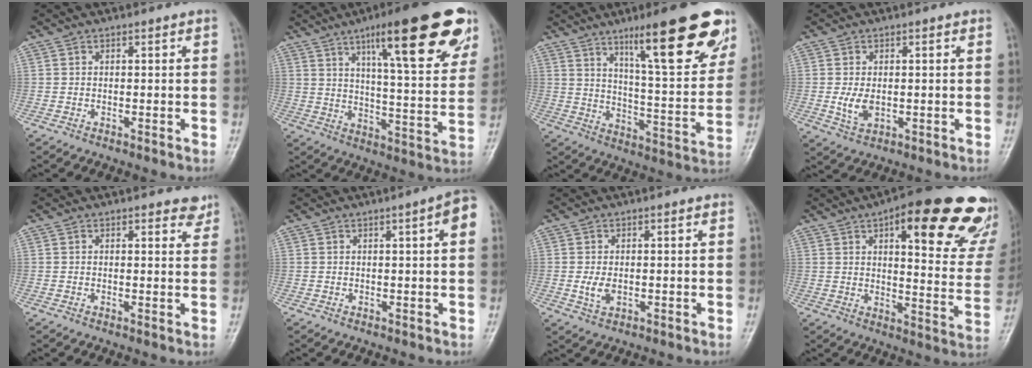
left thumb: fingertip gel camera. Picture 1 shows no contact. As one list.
[{"total": 23.8, "force": [13.1, 5.5, 19.1], "torque": [-0.240, -0.033, 0.191]}, {"total": 21.9, "force": [12.9, 4.6, 17.0], "torque": [-0.206, -0.052, 0.195]}, {"total": 3.8, "force": [-0.2, 2.5, 2.9], "torque": [-0.054, -0.009, 0.000]}, {"total": 2.6, "force": [2.1, 1.1, 1.1], "torque": [0.006, -0.011, 0.021]}, {"total": 4.7, "force": [1.4, 0.6, 4.4], "torque": [-0.052, 0.006, 0.013]}, {"total": 2.8, "force": [-0.1, 1.9, 2.1], "torque": [-0.041, -0.007, -0.001]}, {"total": 26.9, "force": [15.2, 8.6, 20.4], "torque": [-0.218, -0.045, 0.188]}]